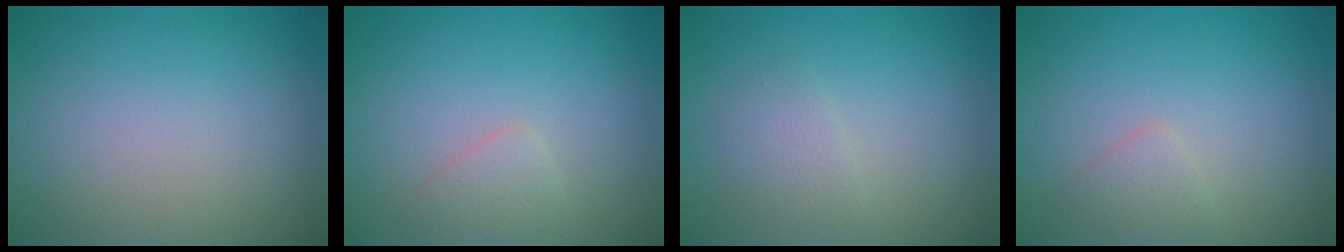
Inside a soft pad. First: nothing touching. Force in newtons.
{"total": 1.4, "press": 1.4, "slide": 0.0}
{"total": 1.5, "press": 1.5, "slide": 0.0}
{"total": 1.2, "press": 1.2, "slide": 0.0}